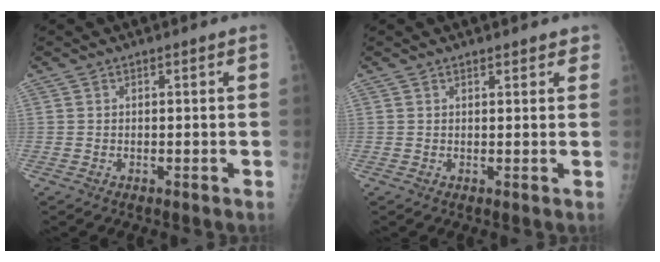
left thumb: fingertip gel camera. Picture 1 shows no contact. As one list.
[{"total": 2.1, "force": [1.8, 0.9, 0.7], "torque": [0.013, -0.004, 0.017]}]